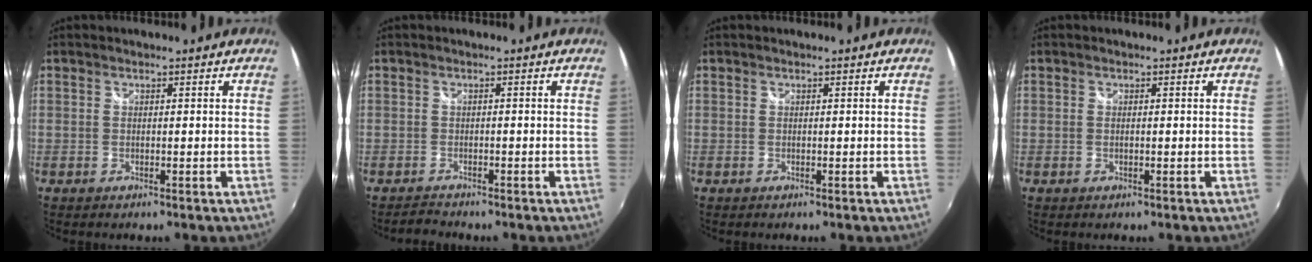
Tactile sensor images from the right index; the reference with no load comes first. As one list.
[{"total": 1.9, "force": [-1.7, 0.8, -0.2], "torque": [-0.005, 0.002, -0.034]}, {"total": 0.0}, {"total": 0.6, "force": [0.0, 0.3, 0.6], "torque": [-0.013, -0.001, -0.002]}]